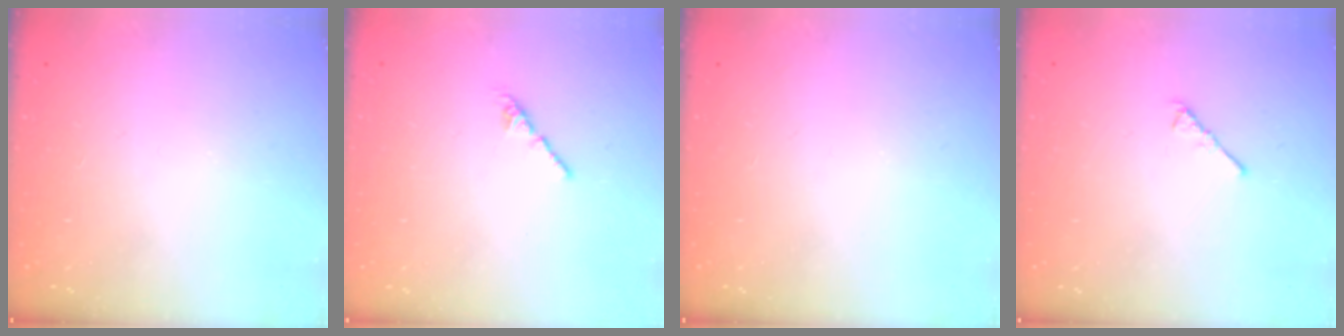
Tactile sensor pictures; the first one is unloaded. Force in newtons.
{"total": 2.4, "press": 2.3, "slide": 0.8}
{"total": 0.0}
{"total": 2.9, "press": 2.8, "slide": 0.7}